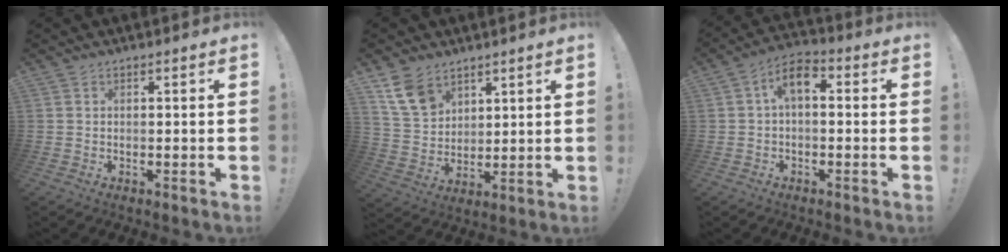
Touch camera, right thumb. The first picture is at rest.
{"total": 11.4, "force": [7.2, 7.5, 4.8], "torque": [-0.090, -0.035, 0.147]}
{"total": 6.6, "force": [0.5, 3.6, 5.5], "torque": [-0.096, 0.003, 0.010]}